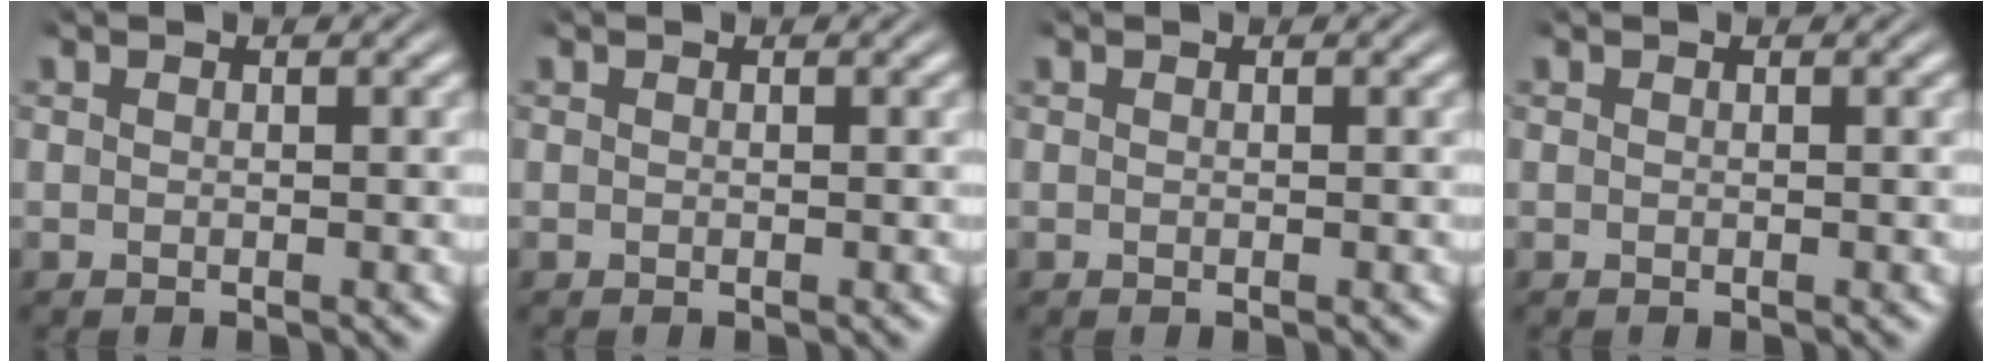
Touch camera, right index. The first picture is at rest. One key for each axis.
{"total": 0.0}
{"total": 0.0}
{"total": 0.0}